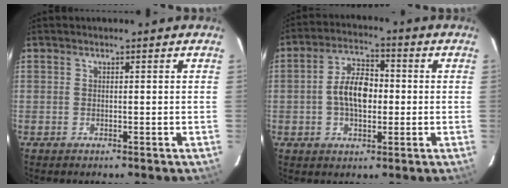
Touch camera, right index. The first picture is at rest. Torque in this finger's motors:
{"motor_torque": [0.44, 0.18, 0.34, 0.09]}